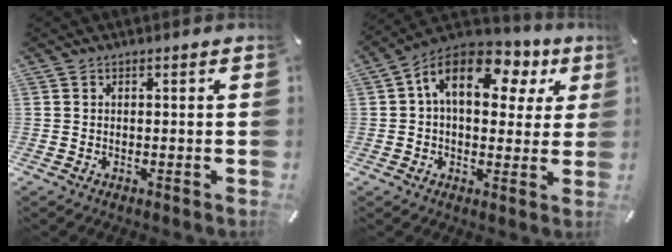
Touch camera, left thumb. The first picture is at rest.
{"total": 14.8, "force": [5.4, 8.9, 10.5], "torque": [-0.160, -0.010, 0.090]}